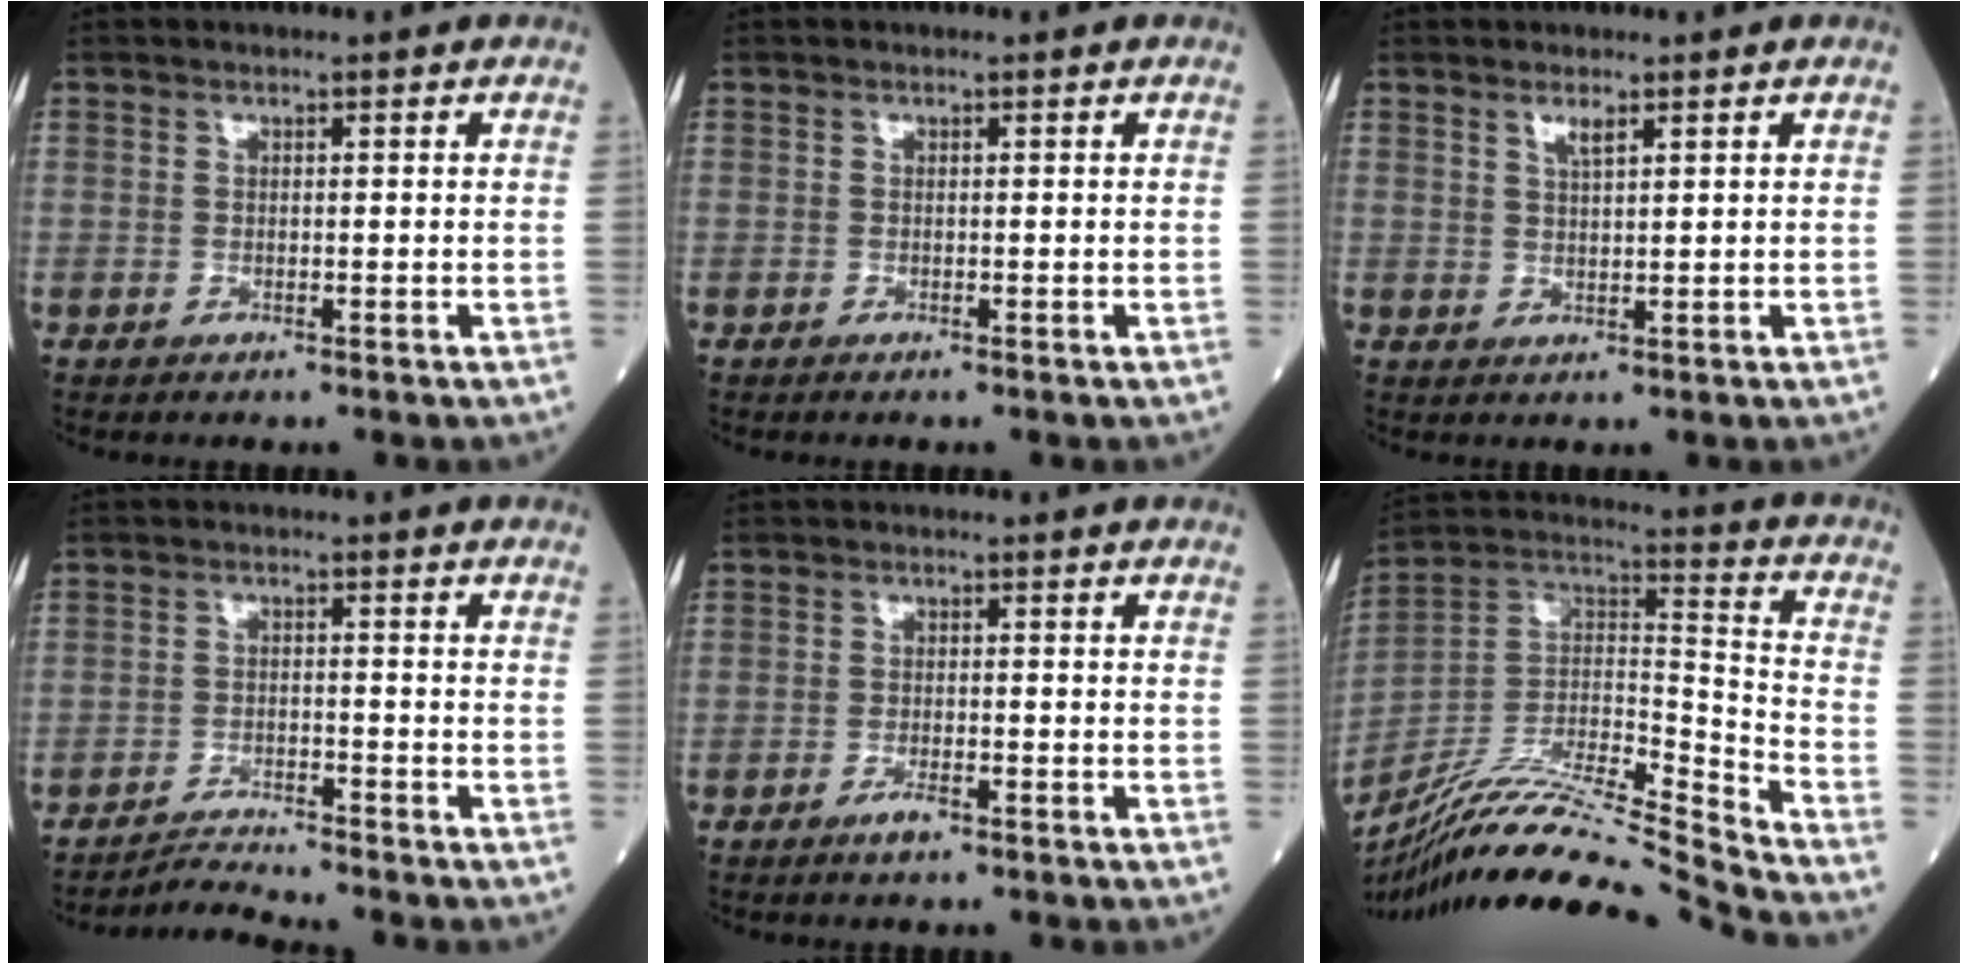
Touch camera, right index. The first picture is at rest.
{"total": 0.0}
{"total": 1.9, "force": [1.3, 0.2, 1.3], "torque": [-0.028, -0.002, 0.025]}
{"total": 3.6, "force": [-3.2, -1.6, -0.6], "torque": [-0.001, -0.019, -0.056]}
{"total": 1.9, "force": [-1.3, 0.4, 1.4], "torque": [-0.027, -0.001, -0.022]}
{"total": 21.5, "force": [-19.3, -1.8, 9.3], "torque": [-0.201, -0.001, -0.347]}